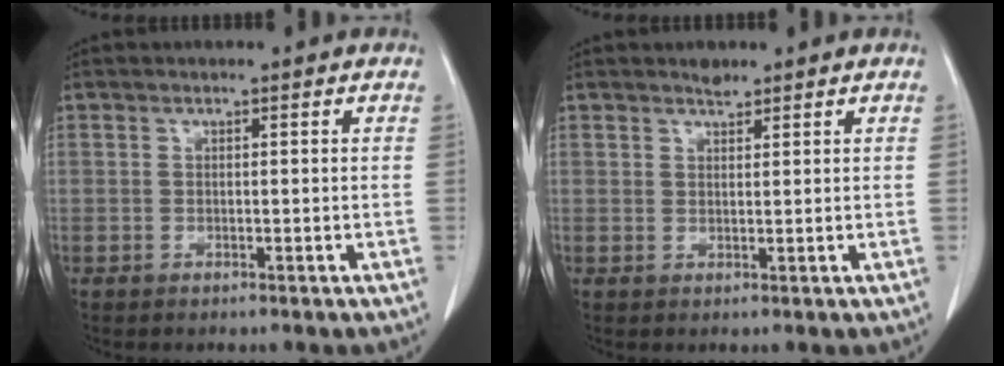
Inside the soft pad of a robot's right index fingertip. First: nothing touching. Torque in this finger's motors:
{"motor_torque": [0.02, 0.02, 0.00, 0.02]}